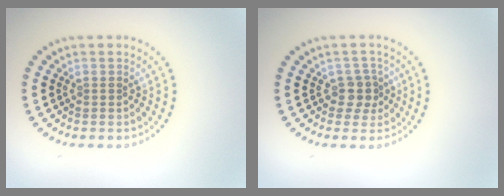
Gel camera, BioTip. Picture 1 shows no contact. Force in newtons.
{"total": 1.9, "press": 1.5, "slide": 1.2}